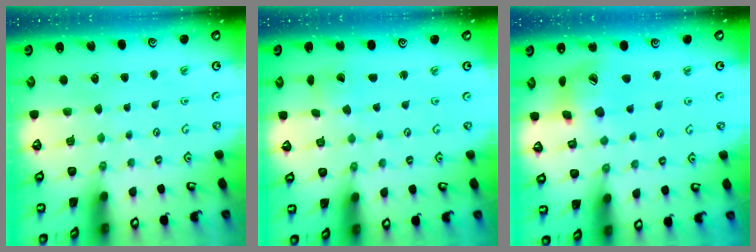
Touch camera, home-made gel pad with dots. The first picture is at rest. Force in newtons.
{"total": 1.9, "press": 1.9, "slide": 0.0}
{"total": 14.3, "press": 14.2, "slide": 2.0}